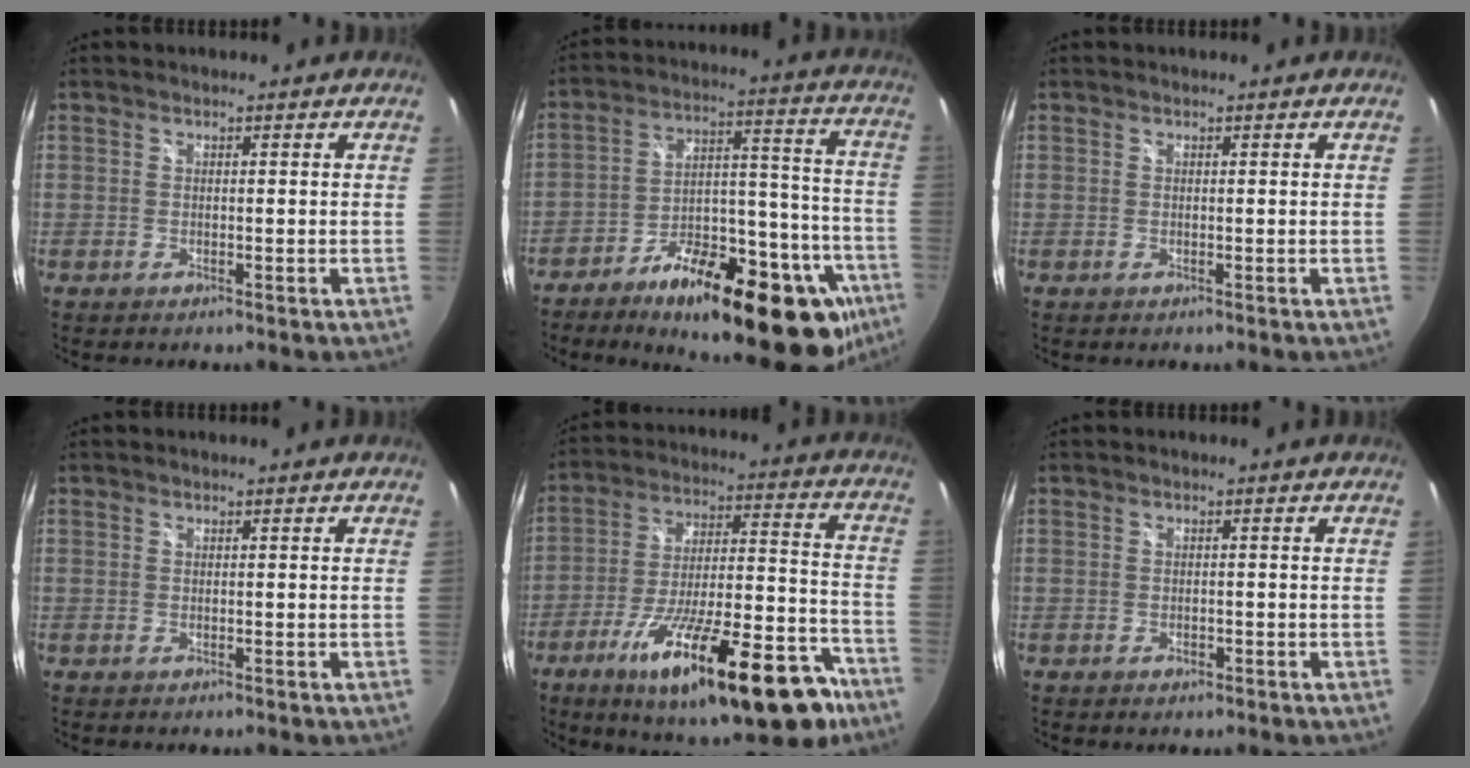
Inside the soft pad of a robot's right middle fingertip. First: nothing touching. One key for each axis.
{"total": 29.1, "fx": -17.3, "fy": 11.1, "fz": 20.6, "tx": -0.269, "ty": 0.024, "tz": -0.241}
{"total": 0.0}
{"total": 0.0}
{"total": 27.2, "fx": -16.5, "fy": 7.8, "fz": 20.2, "tx": -0.312, "ty": -0.028, "tz": -0.247}
{"total": 1.2, "fx": -0.7, "fy": 0.8, "fz": 0.6, "tx": -0.009, "ty": -0.002, "tz": -0.011}